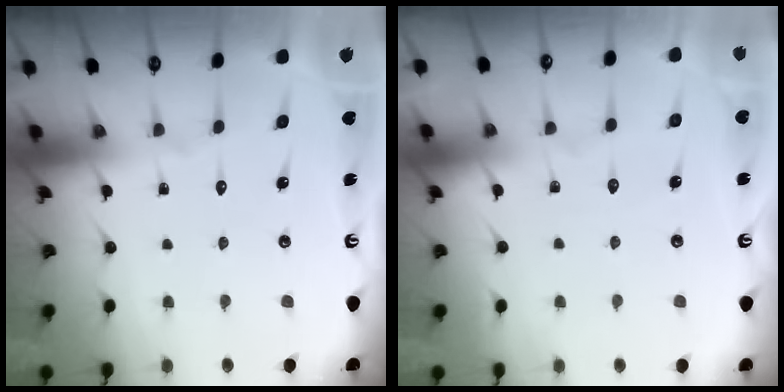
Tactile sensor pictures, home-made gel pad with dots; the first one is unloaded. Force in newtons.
{"total": 3.4, "press": 3.4, "slide": 0.4}